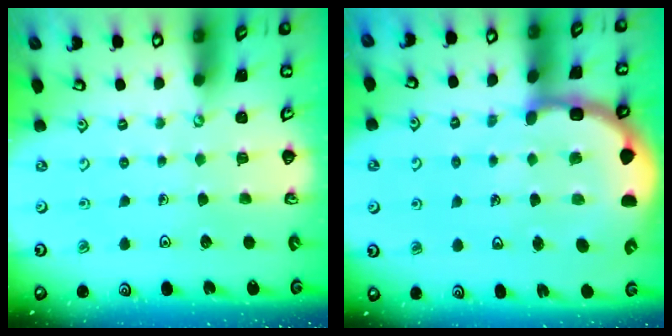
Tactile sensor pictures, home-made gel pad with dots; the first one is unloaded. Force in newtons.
{"total": 11.3, "press": 11.1, "slide": 2.3}